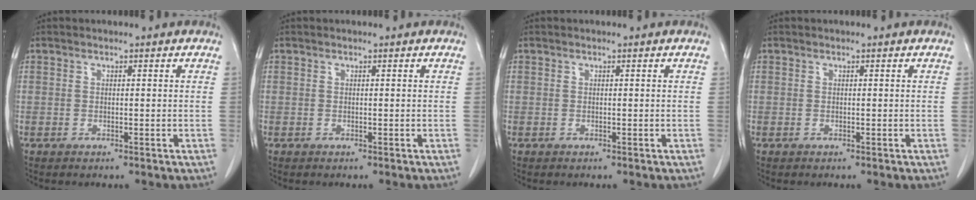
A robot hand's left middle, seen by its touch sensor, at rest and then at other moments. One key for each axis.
{"total": 0.0}
{"total": 0.0}
{"total": 0.0}